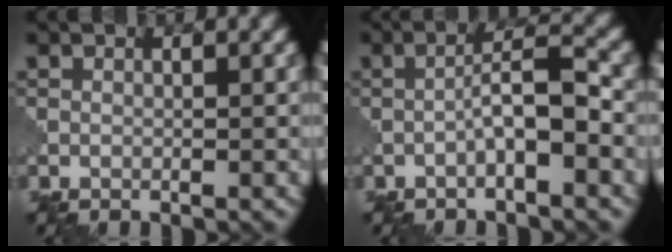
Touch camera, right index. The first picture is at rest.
{"total": 3.6, "force": [-1.2, 0.6, 3.4], "torque": [-0.059, 0.016, -0.029]}